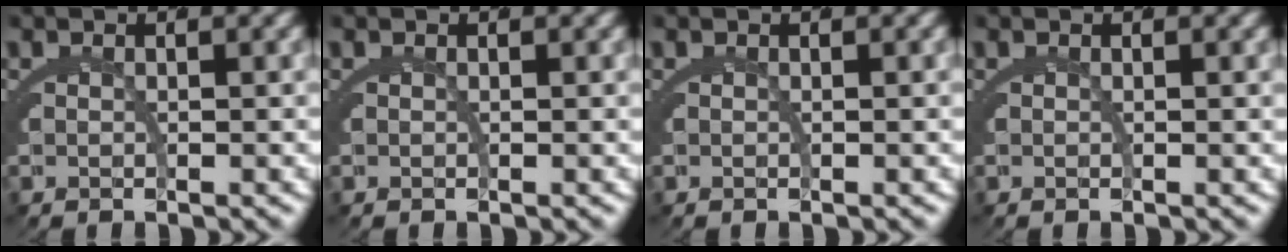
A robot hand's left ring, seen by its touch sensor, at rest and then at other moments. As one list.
[{"total": 0.0}, {"total": 0.0}, {"total": 0.0}]